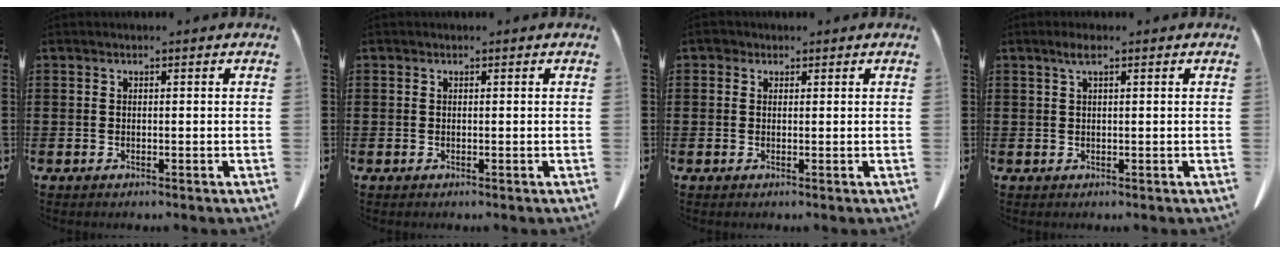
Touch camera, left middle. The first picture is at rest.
{"total": 0.0}
{"total": 1.2, "force": [0.7, 0.9, 0.3], "torque": [-0.010, 0.006, 0.013]}
{"total": 1.8, "force": [0.8, 0.3, 1.6], "torque": [-0.033, 0.003, 0.014]}